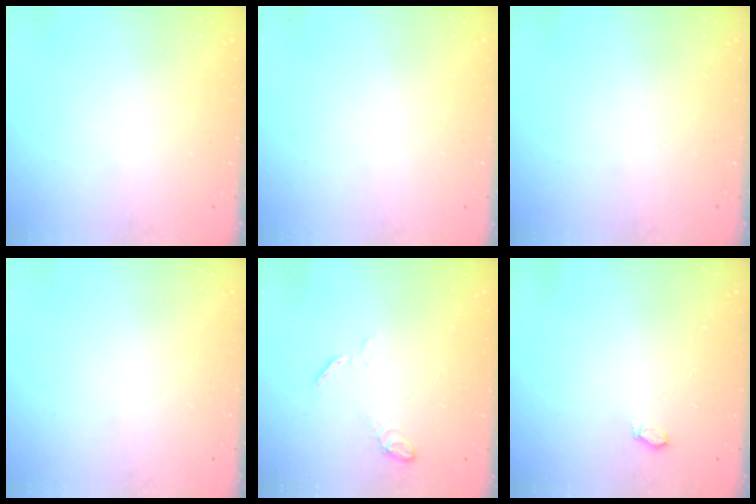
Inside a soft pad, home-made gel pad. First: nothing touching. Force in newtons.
{"total": 0.0}
{"total": 0.0}
{"total": 0.0}
{"total": 4.5, "press": 4.5, "slide": 0.5}
{"total": 2.9, "press": 2.7, "slide": 1.1}